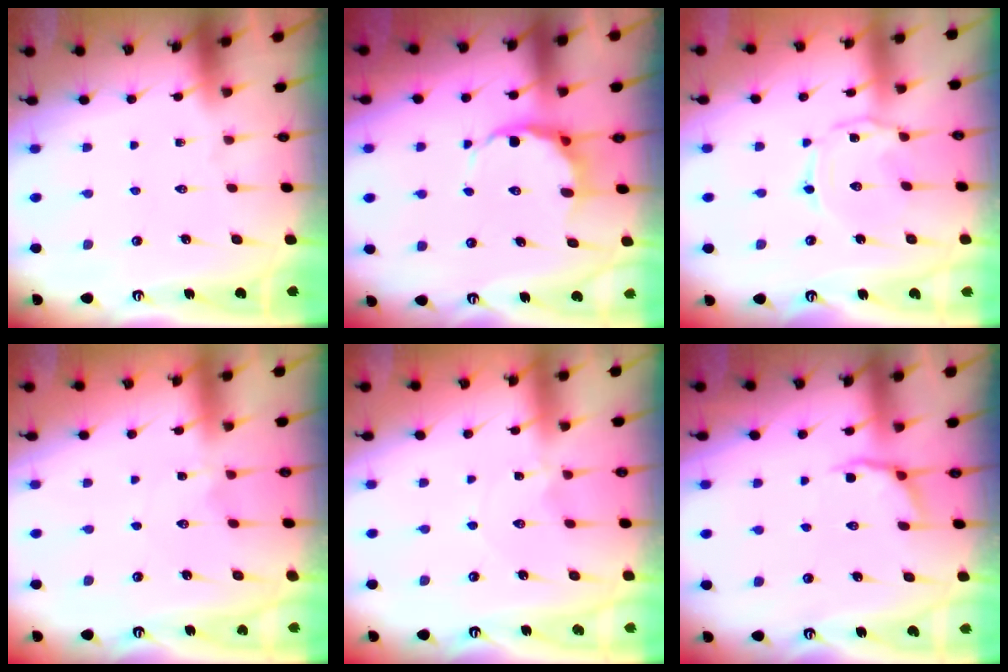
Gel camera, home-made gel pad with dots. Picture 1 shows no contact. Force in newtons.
{"total": 6.1, "press": 5.9, "slide": 1.9}
{"total": 1.8, "press": 1.8, "slide": 0.3}
{"total": 1.8, "press": 1.7, "slide": 0.2}
{"total": 0.0}
{"total": 3.4, "press": 2.4, "slide": 2.3}